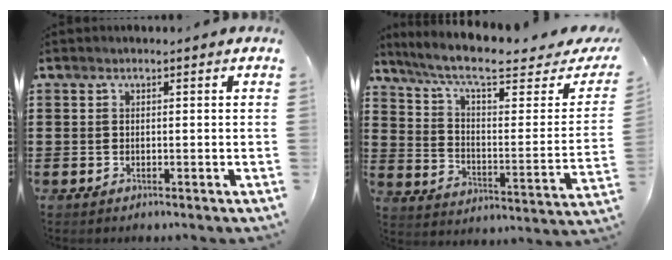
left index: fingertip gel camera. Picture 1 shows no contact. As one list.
[{"total": 9.5, "force": [7.3, 1.7, 5.8], "torque": [-0.134, -0.044, 0.123]}]